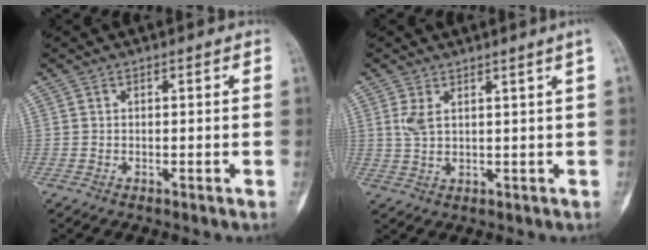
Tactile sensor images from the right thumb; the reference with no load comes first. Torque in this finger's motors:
{"motor_torque": [0.04, 0.06, 0.01, 0.01, 0.06]}